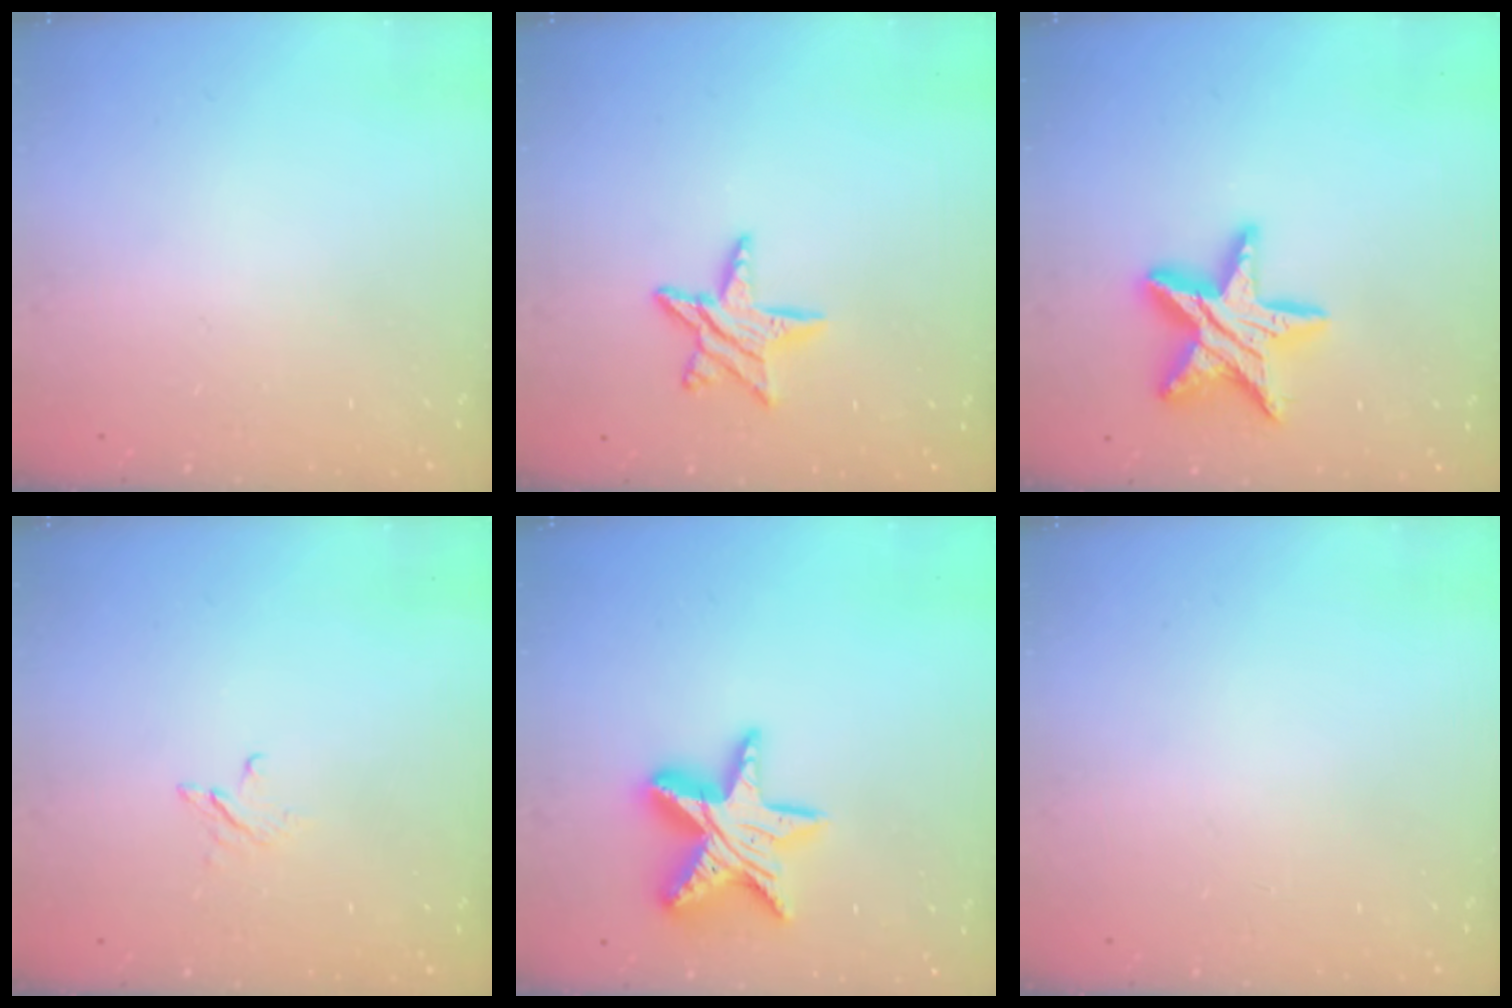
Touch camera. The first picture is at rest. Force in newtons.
{"total": 8.1, "press": 8.1, "slide": 0.3}
{"total": 17.5, "press": 17.5, "slide": 1.4}
{"total": 2.5, "press": 2.5, "slide": 0.3}
{"total": 15.6, "press": 15.6, "slide": 1.1}
{"total": 0.0}